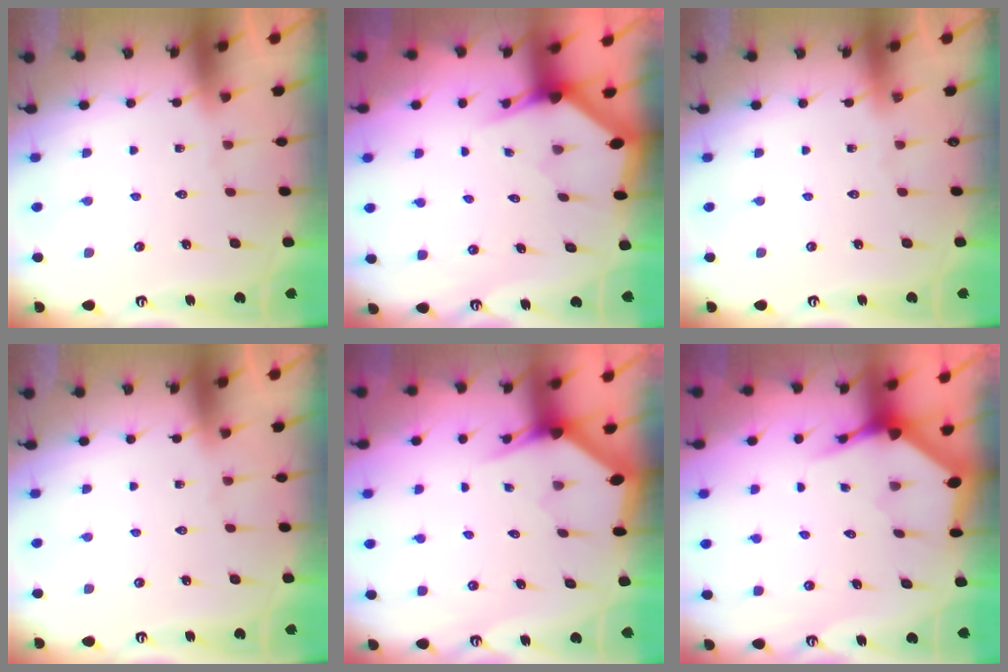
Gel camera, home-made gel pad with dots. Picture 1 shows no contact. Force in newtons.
{"total": 3.0, "press": 3.0, "slide": 0.2}
{"total": 0.0}
{"total": 0.0}
{"total": 3.0, "press": 3.0, "slide": 0.1}
{"total": 3.8, "press": 3.8, "slide": 0.5}